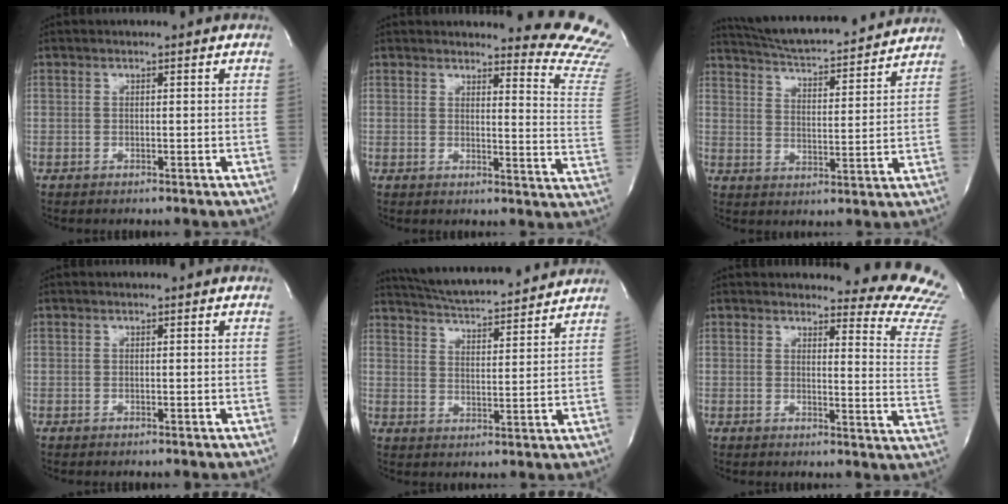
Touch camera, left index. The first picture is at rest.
{"total": 14.2, "force": [13.9, 0.8, 2.6], "torque": [-0.004, -0.151, 0.115]}
{"total": 18.9, "force": [17.6, 2.3, 6.5], "torque": [-0.108, 0.009, 0.253]}
{"total": 0.0}
{"total": 16.1, "force": [15.0, 1.9, 5.6], "torque": [-0.098, 0.020, 0.222]}
{"total": 15.1, "force": [14.8, 1.5, 2.8], "torque": [0.000, -0.147, 0.123]}